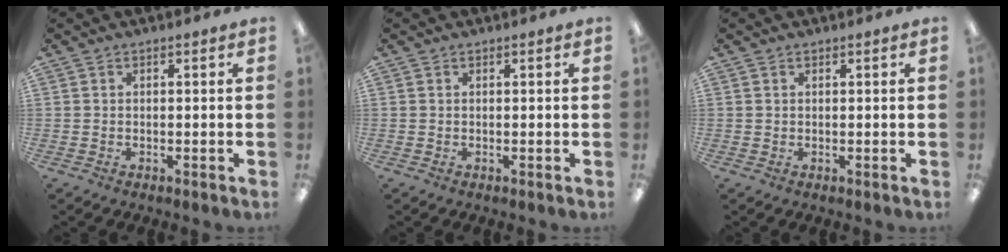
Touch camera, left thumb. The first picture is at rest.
{"total": 0.0}
{"total": 0.5, "force": [0.4, 0.3, 0.1], "torque": [-0.002, 0.002, 0.008]}